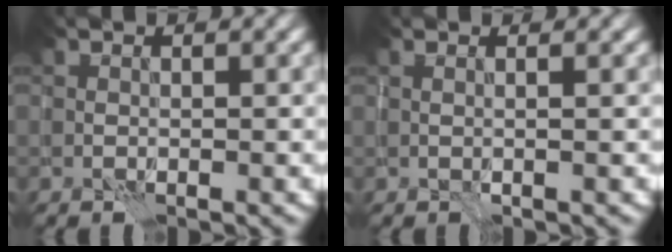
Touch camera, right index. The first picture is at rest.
{"total": 1.8, "force": [0.6, 0.7, 1.6], "torque": [-0.016, 0.008, -0.013]}